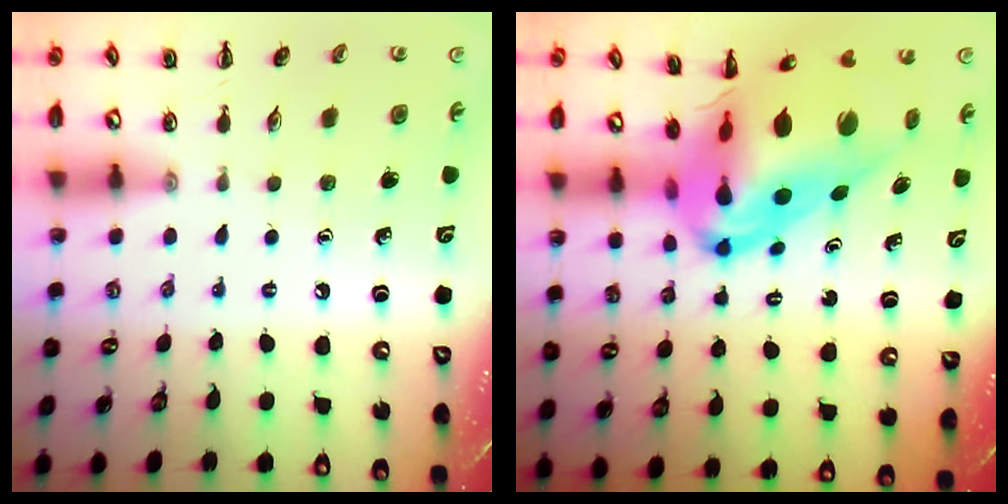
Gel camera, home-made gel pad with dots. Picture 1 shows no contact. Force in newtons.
{"total": 16.9, "press": 16.1, "slide": 5.3}